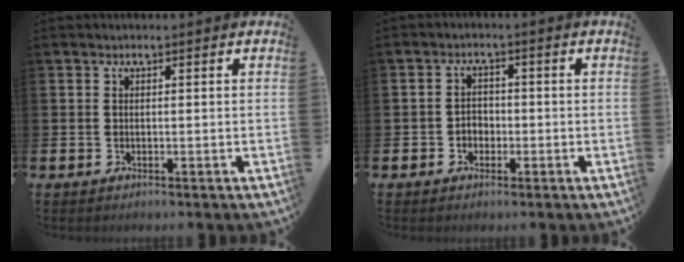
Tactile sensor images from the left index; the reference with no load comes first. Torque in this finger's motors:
{"motor_torque": [0.15, -0.02, 0.03, 0.02]}